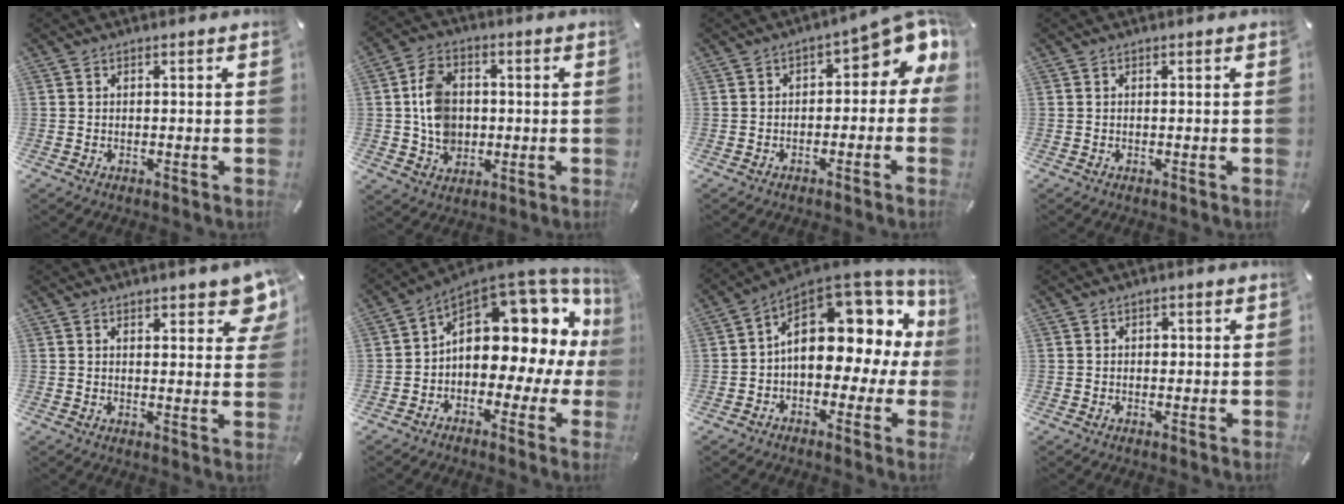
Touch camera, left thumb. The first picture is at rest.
{"total": 9.6, "force": [0.1, 7.9, 5.4], "torque": [-0.104, 0.008, 0.004]}
{"total": 7.6, "force": [2.6, 4.0, 5.9], "torque": [-0.076, -0.022, 0.040]}
{"total": 0.0}
{"total": 6.7, "force": [4.9, 2.6, 3.8], "torque": [-0.045, -0.028, 0.082]}
{"total": 13.2, "force": [5.1, 8.9, 8.3], "torque": [-0.100, -0.064, 0.082]}
{"total": 16.6, "force": [5.3, 10.6, 11.6], "torque": [-0.145, -0.045, 0.090]}
{"total": 1.1, "force": [0.1, 0.9, 0.5], "torque": [-0.004, 0.001, -0.001]}